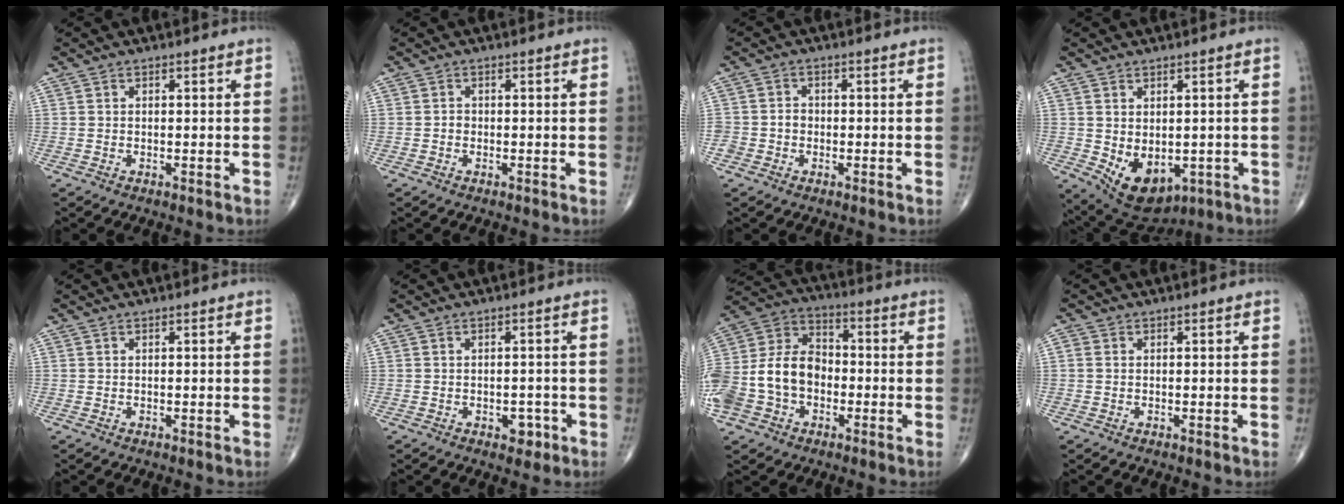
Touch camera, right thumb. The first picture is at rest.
{"total": 0.9, "force": [-0.3, 0.8, 0.4], "torque": [-0.001, 0.004, -0.007]}
{"total": 3.3, "force": [-1.1, 3.0, 0.8], "torque": [0.001, 0.015, -0.025]}
{"total": 10.1, "force": [-2.0, 6.6, 7.4], "torque": [-0.098, -0.008, -0.005]}
{"total": 0.0}
{"total": 3.0, "force": [-1.3, 1.9, 1.8], "torque": [-0.009, 0.006, -0.013]}
{"total": 17.4, "force": [-4.1, 13.1, 10.7], "torque": [-0.223, 0.048, -0.077]}
{"total": 0.8, "force": [0.0, 0.7, 0.4], "torque": [-0.006, 0.001, 0.000]}